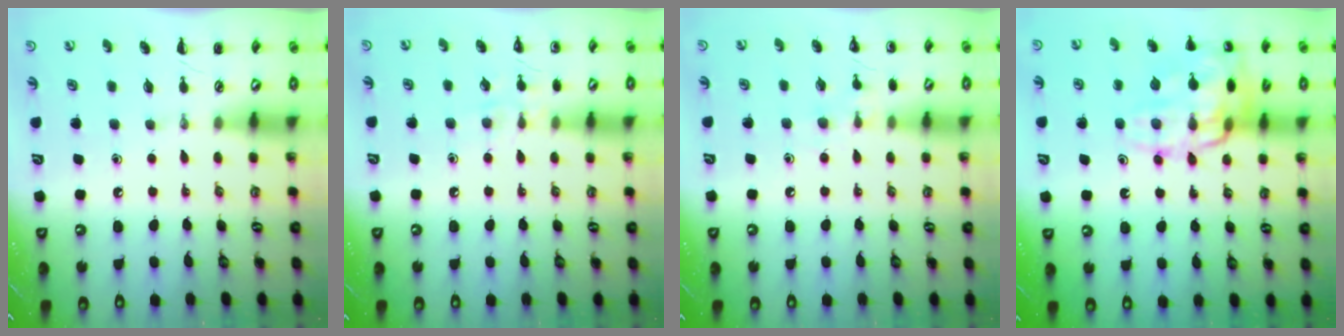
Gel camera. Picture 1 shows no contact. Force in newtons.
{"total": 6.7, "press": 6.4, "slide": 1.7}
{"total": 6.9, "press": 6.7, "slide": 1.8}
{"total": 18.1, "press": 18.1, "slide": 0.8}